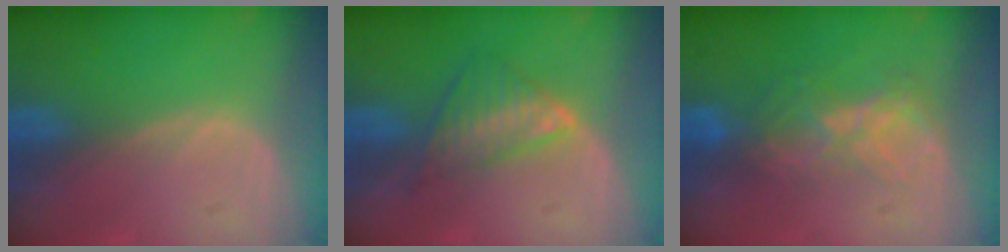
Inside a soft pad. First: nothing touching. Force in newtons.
{"total": 6.1, "press": 5.3, "slide": 3.1}
{"total": 6.7, "press": 5.9, "slide": 3.2}